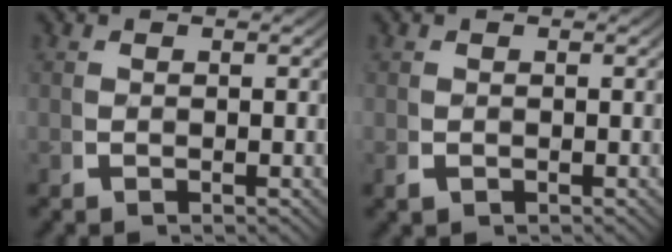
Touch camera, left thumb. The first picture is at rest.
{"total": 0.7, "force": [-0.2, 0.6, 0.4], "torque": [-0.010, -0.007, 0.001]}